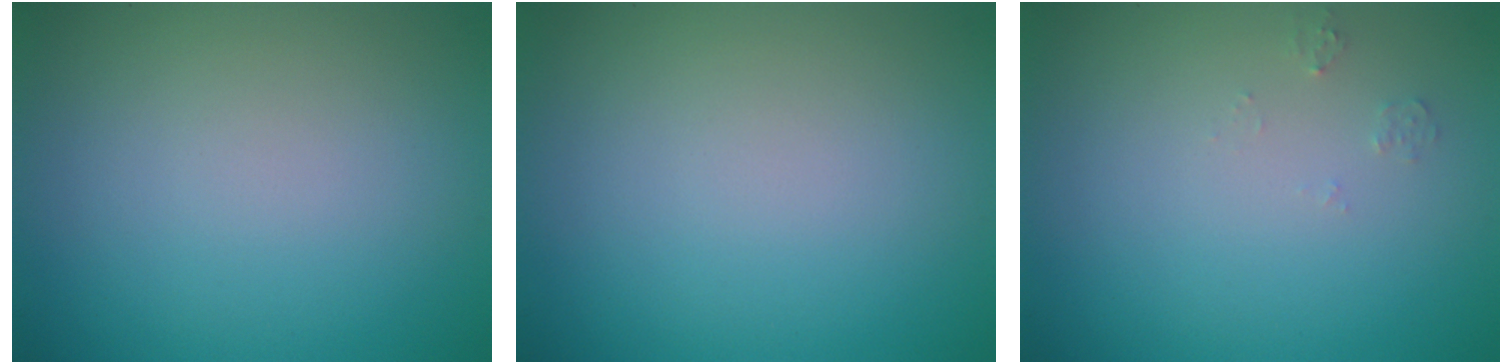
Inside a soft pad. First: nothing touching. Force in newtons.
{"total": 0.0}
{"total": 0.7, "press": 0.7, "slide": 0.1}